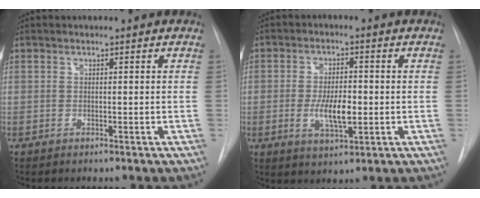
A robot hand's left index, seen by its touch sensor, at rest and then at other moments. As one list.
[{"total": 6.6, "force": [-1.0, 2.4, 6.1], "torque": [-0.112, -0.006, -0.015]}]